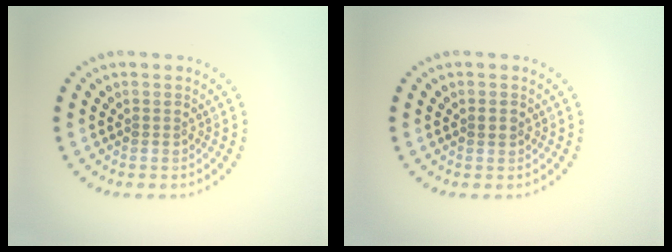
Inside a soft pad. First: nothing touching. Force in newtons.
{"total": 1.1, "press": 1.1, "slide": 0.2}